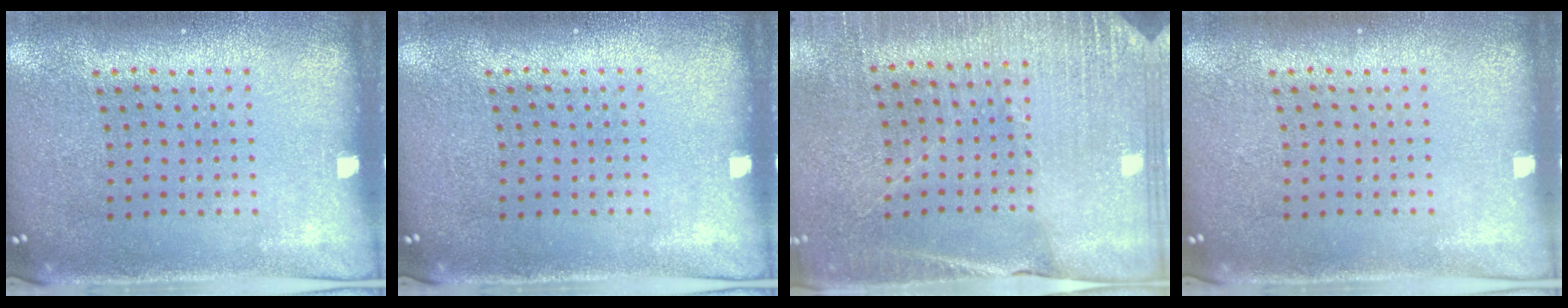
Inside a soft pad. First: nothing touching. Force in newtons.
{"total": 0.0}
{"total": 2.8, "press": 2.8, "slide": 0.2}
{"total": 0.0}